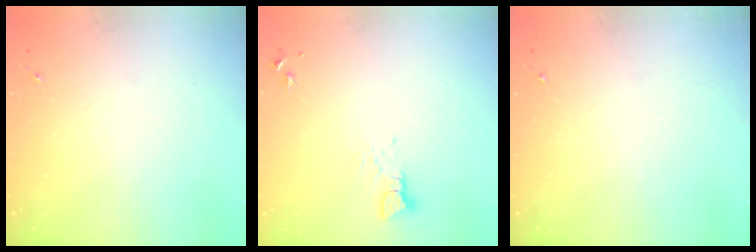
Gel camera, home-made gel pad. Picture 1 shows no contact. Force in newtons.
{"total": 3.3, "press": 3.3, "slide": 0.0}
{"total": 0.0}